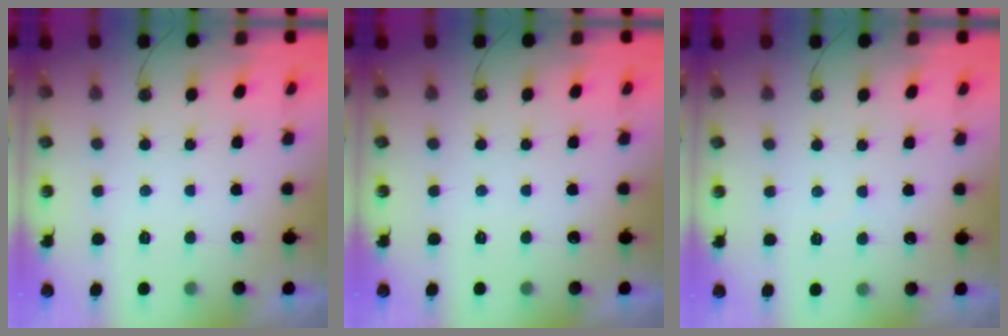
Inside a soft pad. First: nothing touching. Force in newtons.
{"total": 0.0}
{"total": 2.2, "press": 2.2, "slide": 0.4}